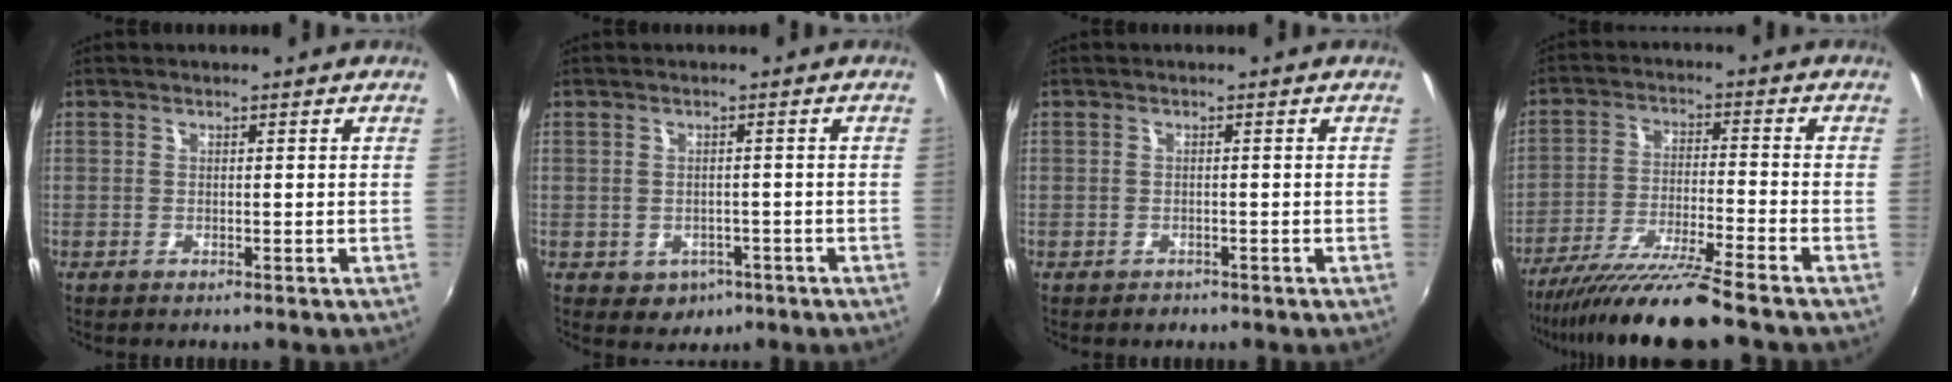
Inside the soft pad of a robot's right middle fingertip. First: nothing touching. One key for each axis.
{"total": 4.1, "fx": -1.6, "fy": 3.5, "fz": 1.5, "tx": -0.037, "ty": -0.002, "tz": -0.011}
{"total": 1.3, "fx": -0.8, "fy": 0.9, "fz": 0.0, "tx": -0.003, "ty": 0.001, "tz": -0.012}
{"total": 13.0, "fx": -11.1, "fy": -1.3, "fz": 6.7, "tx": -0.141, "ty": -0.022, "tz": -0.198}